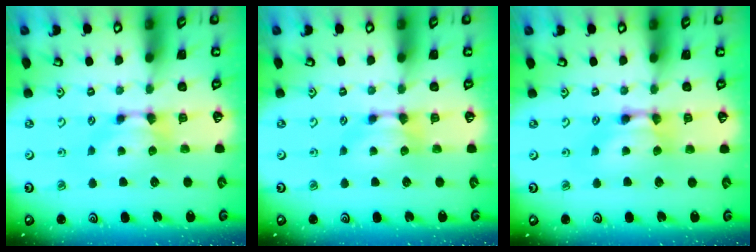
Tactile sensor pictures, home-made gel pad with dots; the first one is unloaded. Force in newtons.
{"total": 0.0}
{"total": 1.9, "press": 1.9, "slide": 0.1}